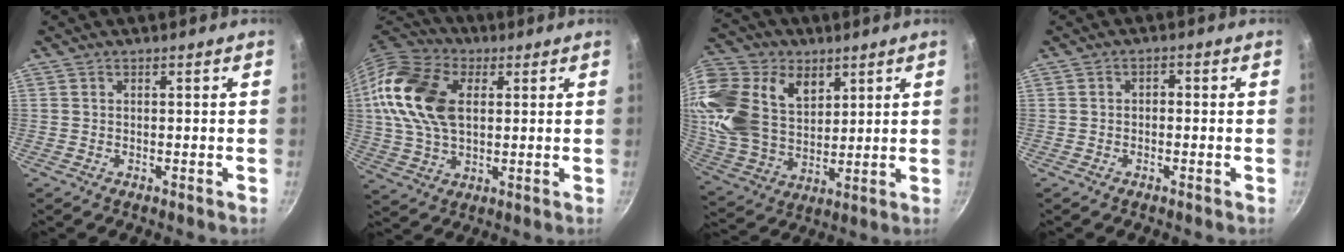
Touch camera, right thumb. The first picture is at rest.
{"total": 17.9, "force": [3.4, 11.6, 13.2], "torque": [-0.242, 0.009, 0.053]}
{"total": 24.3, "force": [9.3, 16.9, 14.8], "torque": [-0.309, -0.002, 0.177]}
{"total": 1.4, "force": [-0.5, 1.0, 0.9], "torque": [-0.015, 0.011, -0.009]}